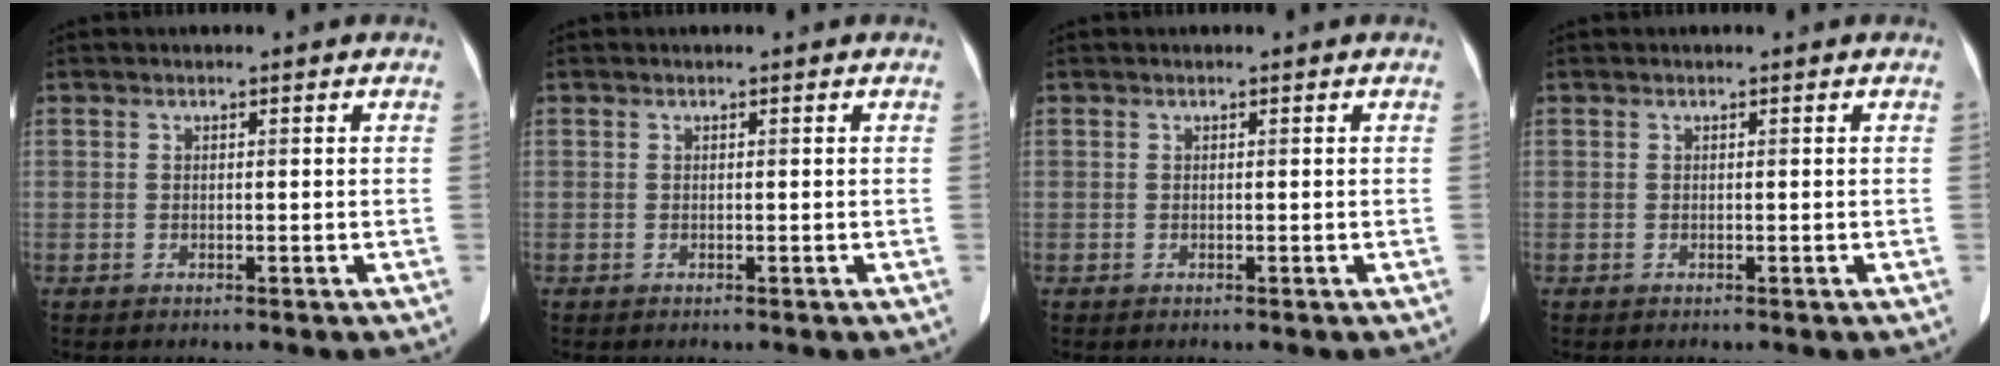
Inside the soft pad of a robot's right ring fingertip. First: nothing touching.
{"total": 0.0}
{"total": 0.0}
{"total": 0.0}